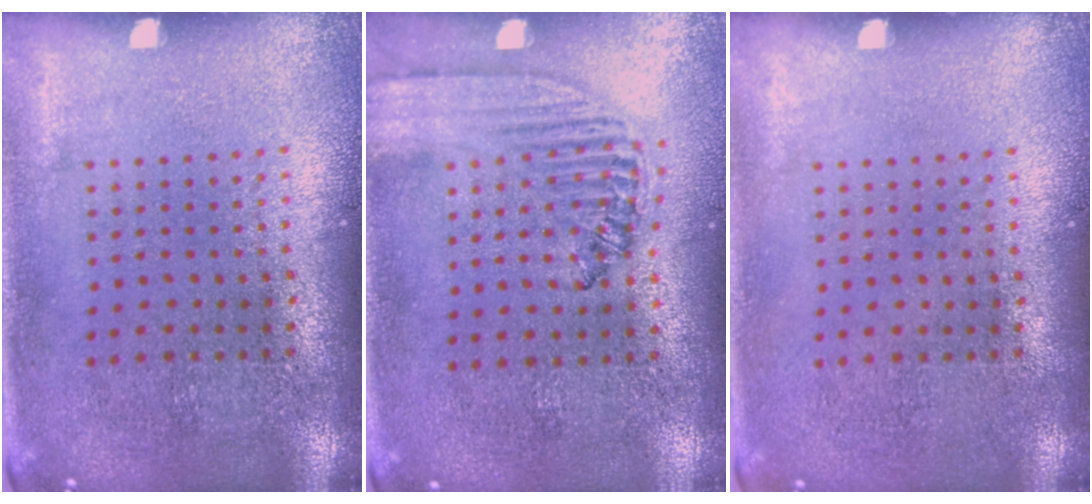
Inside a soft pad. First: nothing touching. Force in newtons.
{"total": 1.5, "press": 1.4, "slide": 0.5}
{"total": 0.0}